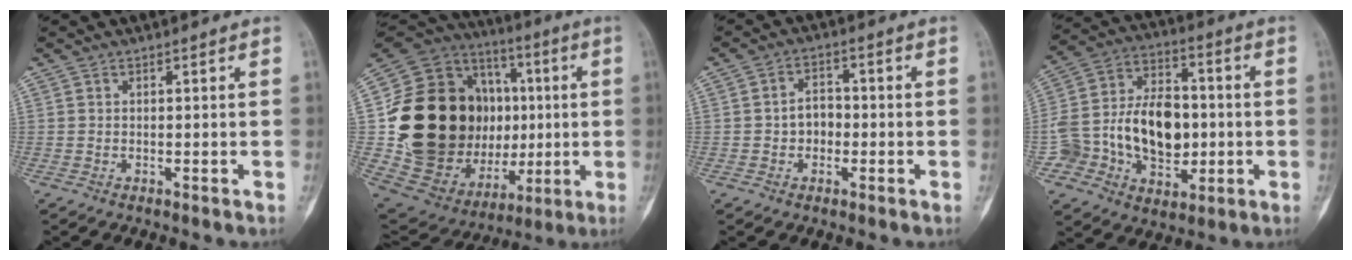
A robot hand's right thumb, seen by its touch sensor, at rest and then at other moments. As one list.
[{"total": 35.7, "force": [0.6, 24.0, 26.3], "torque": [-0.429, 0.029, 0.029]}, {"total": 4.5, "force": [-0.7, 3.6, 2.7], "torque": [-0.022, 0.016, -0.018]}, {"total": 21.0, "force": [-2.4, 14.6, 14.9], "torque": [-0.240, 0.035, -0.030]}]